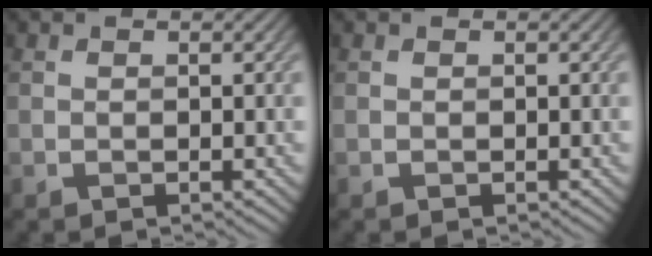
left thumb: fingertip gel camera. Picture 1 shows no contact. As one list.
[{"total": 0.0}]